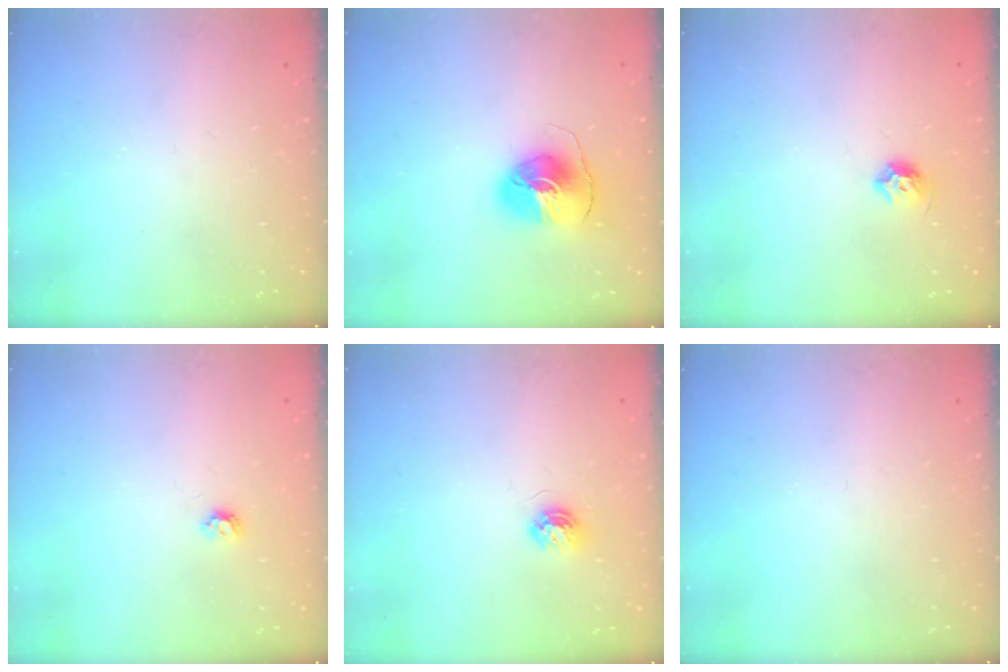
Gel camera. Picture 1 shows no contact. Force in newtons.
{"total": 8.3, "press": 8.2, "slide": 0.9}
{"total": 5.7, "press": 5.6, "slide": 1.0}
{"total": 4.0, "press": 4.0, "slide": 0.6}
{"total": 4.8, "press": 4.8, "slide": 0.6}
{"total": 0.0}